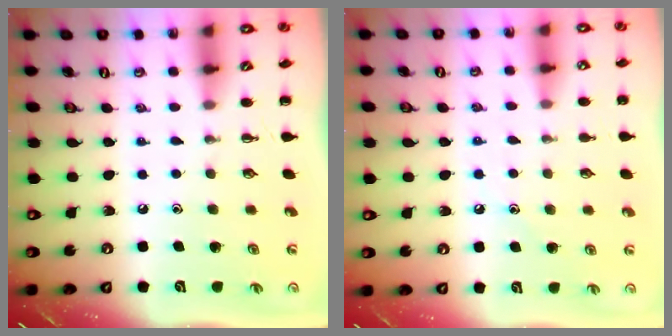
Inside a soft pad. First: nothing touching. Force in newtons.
{"total": 6.6, "press": 6.4, "slide": 1.9}